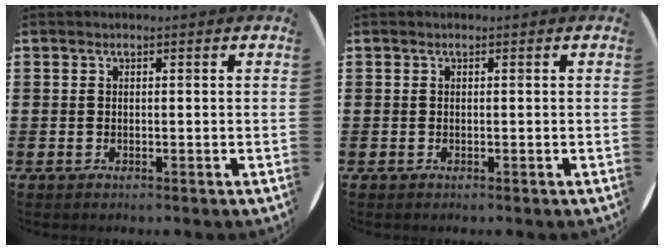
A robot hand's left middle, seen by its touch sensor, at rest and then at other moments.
{"total": 0.0}